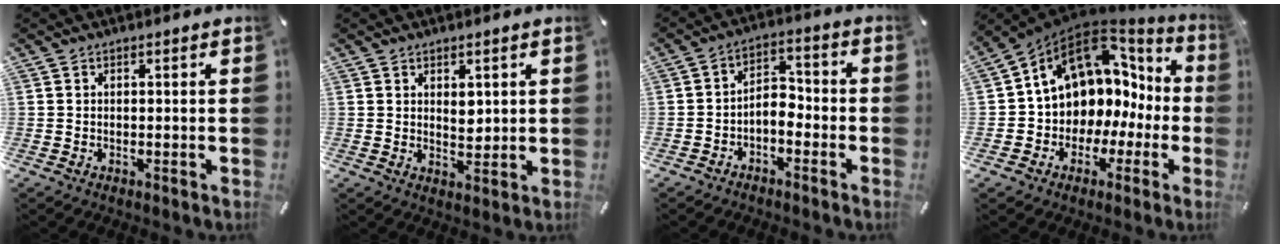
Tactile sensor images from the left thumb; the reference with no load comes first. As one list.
[{"total": 3.6, "force": [1.6, 2.5, 2.0], "torque": [-0.019, -0.007, 0.024]}, {"total": 5.0, "force": [-3.2, 3.0, 2.5], "torque": [-0.048, 0.016, -0.064]}, {"total": 11.7, "force": [5.1, 9.3, 5.0], "torque": [-0.098, -0.046, 0.094]}]